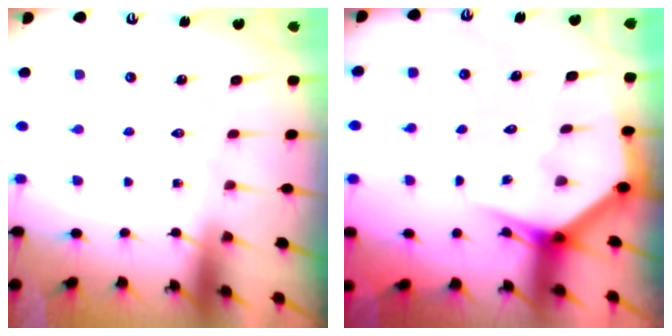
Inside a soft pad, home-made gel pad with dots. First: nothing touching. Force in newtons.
{"total": 3.4, "press": 3.4, "slide": 0.3}